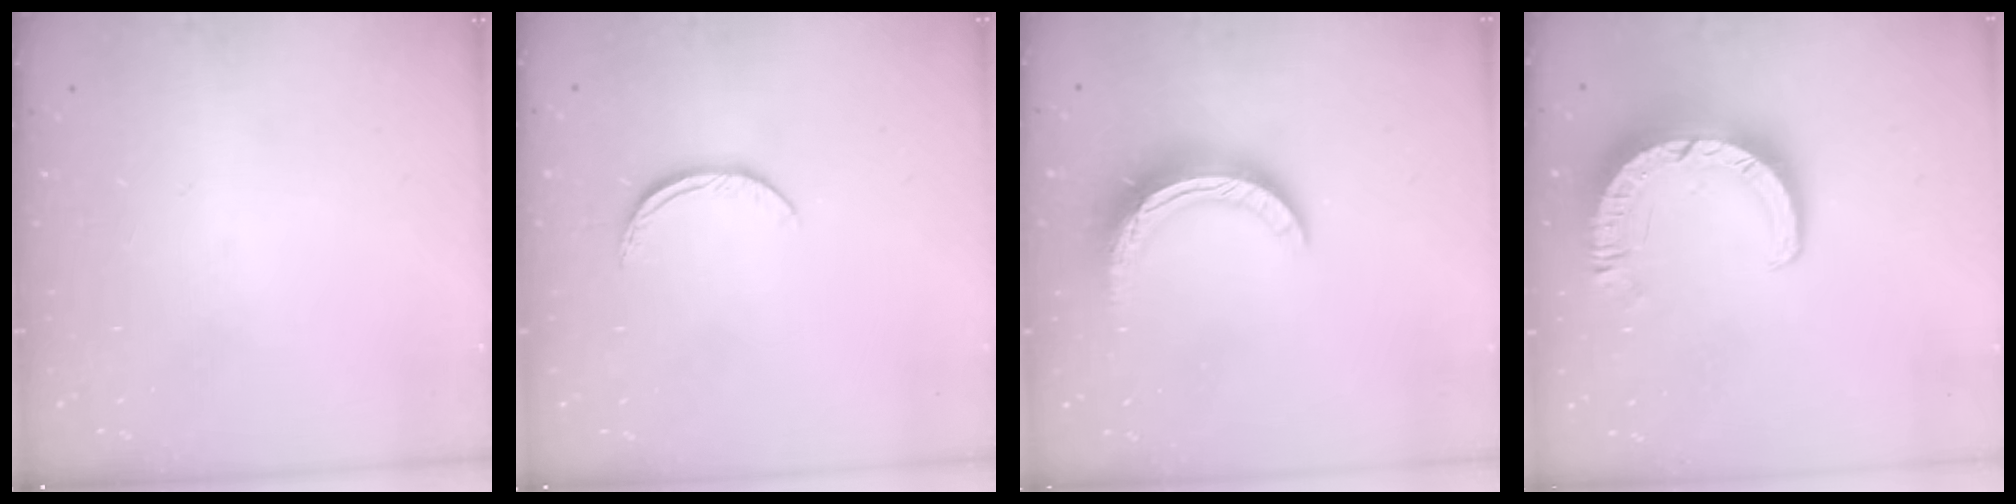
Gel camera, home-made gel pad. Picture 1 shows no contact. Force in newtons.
{"total": 7.2, "press": 7.1, "slide": 0.8}
{"total": 12.9, "press": 12.9, "slide": 0.3}
{"total": 11.4, "press": 11.3, "slide": 1.1}